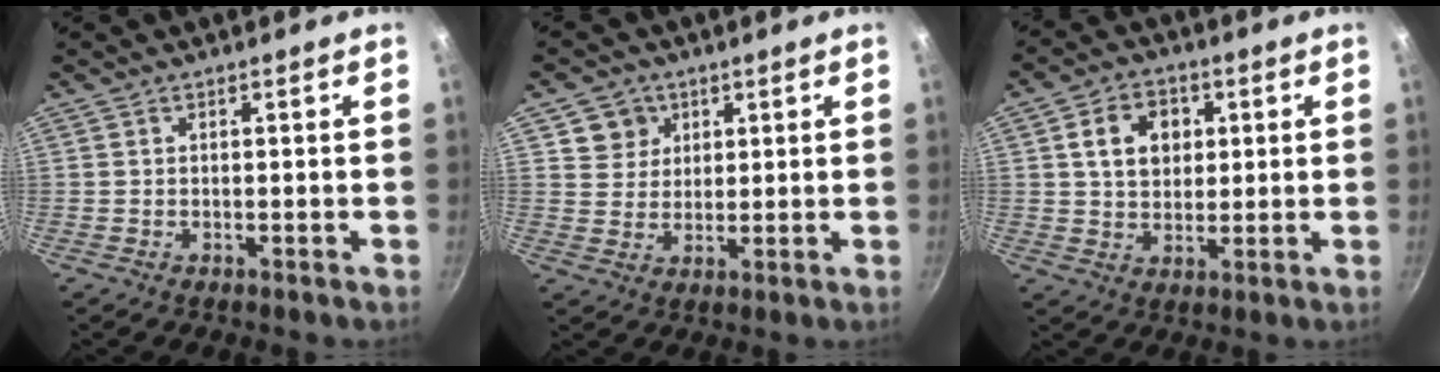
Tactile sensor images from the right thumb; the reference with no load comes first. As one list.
[{"total": 5.6, "force": [2.5, 5.0, 0.9], "torque": [0.022, 0.000, 0.042]}, {"total": 9.1, "force": [2.3, 7.0, 5.4], "torque": [-0.065, 0.005, 0.034]}]